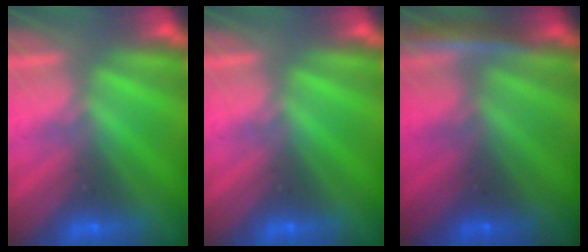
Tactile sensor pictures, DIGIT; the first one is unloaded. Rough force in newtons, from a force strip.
{"total": 0.0}
{"total": 1.3}